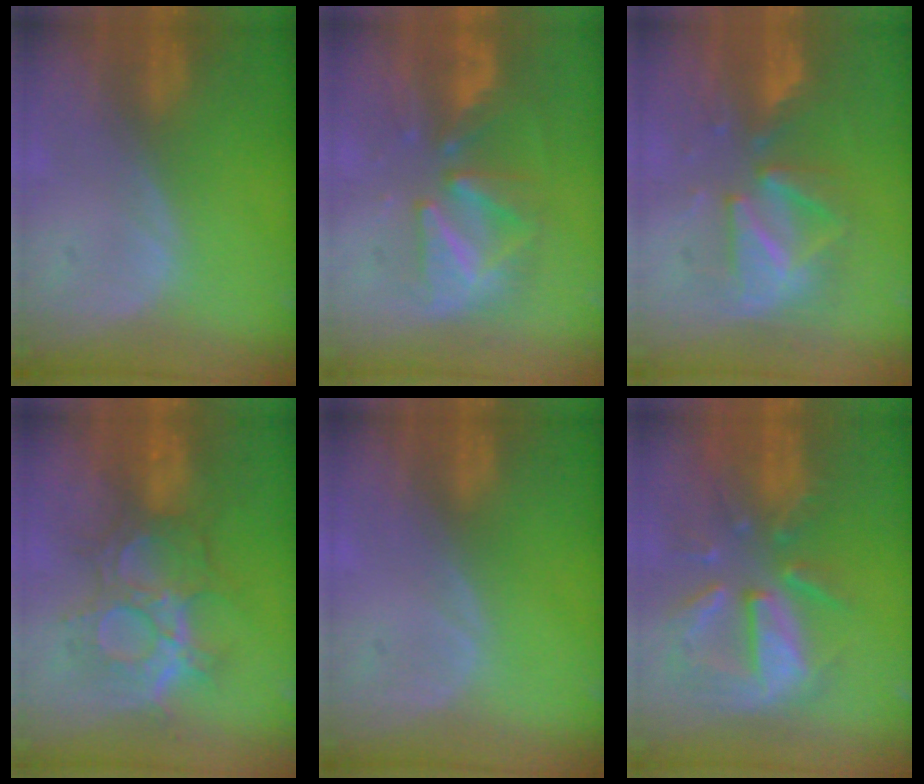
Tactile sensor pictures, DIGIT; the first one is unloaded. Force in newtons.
{"total": 9.3, "press": 8.5, "slide": 3.7}
{"total": 8.2, "press": 8.2, "slide": 0.4}
{"total": 9.4, "press": 9.4, "slide": 0.6}
{"total": 0.0}
{"total": 10.9, "press": 9.5, "slide": 5.2}